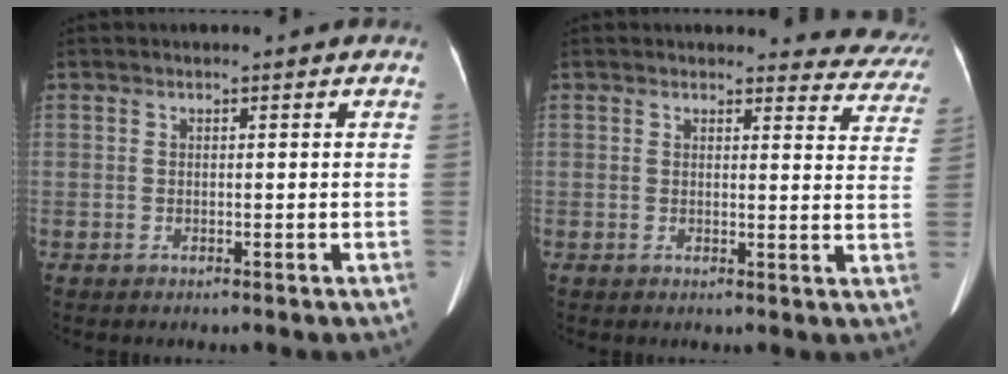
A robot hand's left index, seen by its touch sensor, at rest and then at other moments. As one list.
[{"total": 7.8, "force": [7.5, 1.9, -0.3], "torque": [0.038, -0.040, 0.048]}]